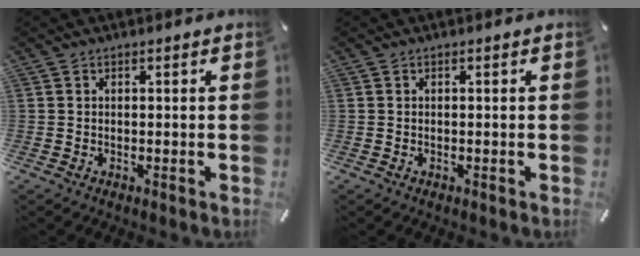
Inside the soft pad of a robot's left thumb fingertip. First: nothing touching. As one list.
[{"total": 0.0}]